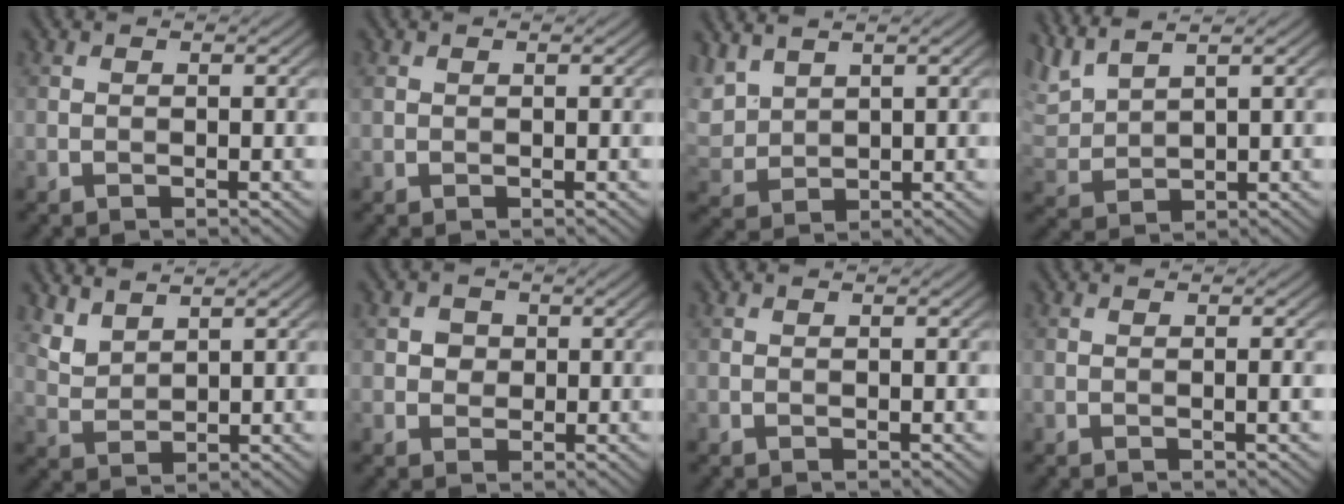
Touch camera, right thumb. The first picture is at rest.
{"total": 0.7, "force": [0.3, 0.5, 0.3], "torque": [-0.012, 0.001, 0.009]}
{"total": 4.6, "force": [3.2, 2.5, 2.3], "torque": [-0.072, 0.006, 0.071]}
{"total": 5.2, "force": [4.2, 1.1, 2.7], "torque": [-0.082, 0.013, 0.092]}
{"total": 3.7, "force": [3.0, 1.4, 1.6], "torque": [-0.048, -0.002, 0.072]}
{"total": 2.2, "force": [0.2, 2.1, 0.7], "torque": [-0.013, -0.003, 0.000]}
{"total": 0.0}
{"total": 0.6, "force": [0.0, -0.1, 0.6], "torque": [-0.014, 0.001, -0.002]}